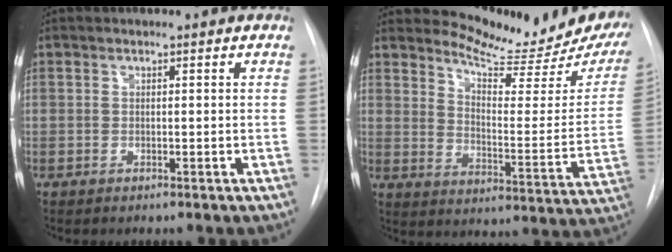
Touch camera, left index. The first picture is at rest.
{"total": 17.5, "force": [16.5, 1.8, 5.6], "torque": [-0.076, -0.107, 0.204]}